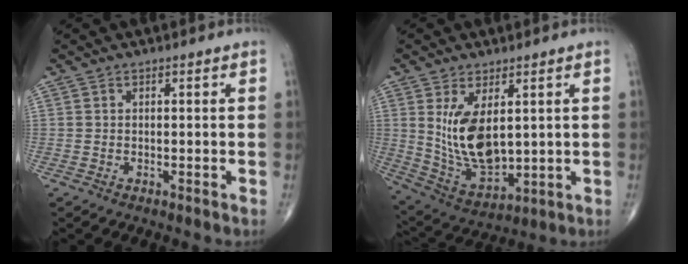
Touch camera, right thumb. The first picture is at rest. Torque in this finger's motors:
{"motor_torque": [-0.25, 1.20, 1.30, 0.47, 0.16]}